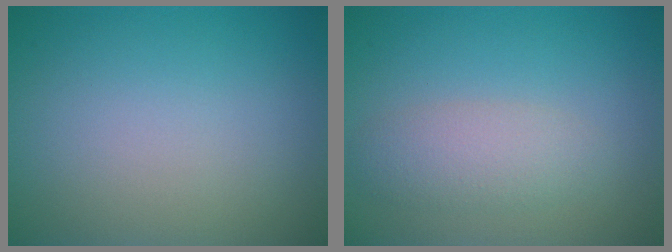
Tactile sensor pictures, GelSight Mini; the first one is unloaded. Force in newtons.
{"total": 2.7, "press": 2.7, "slide": 0.2}